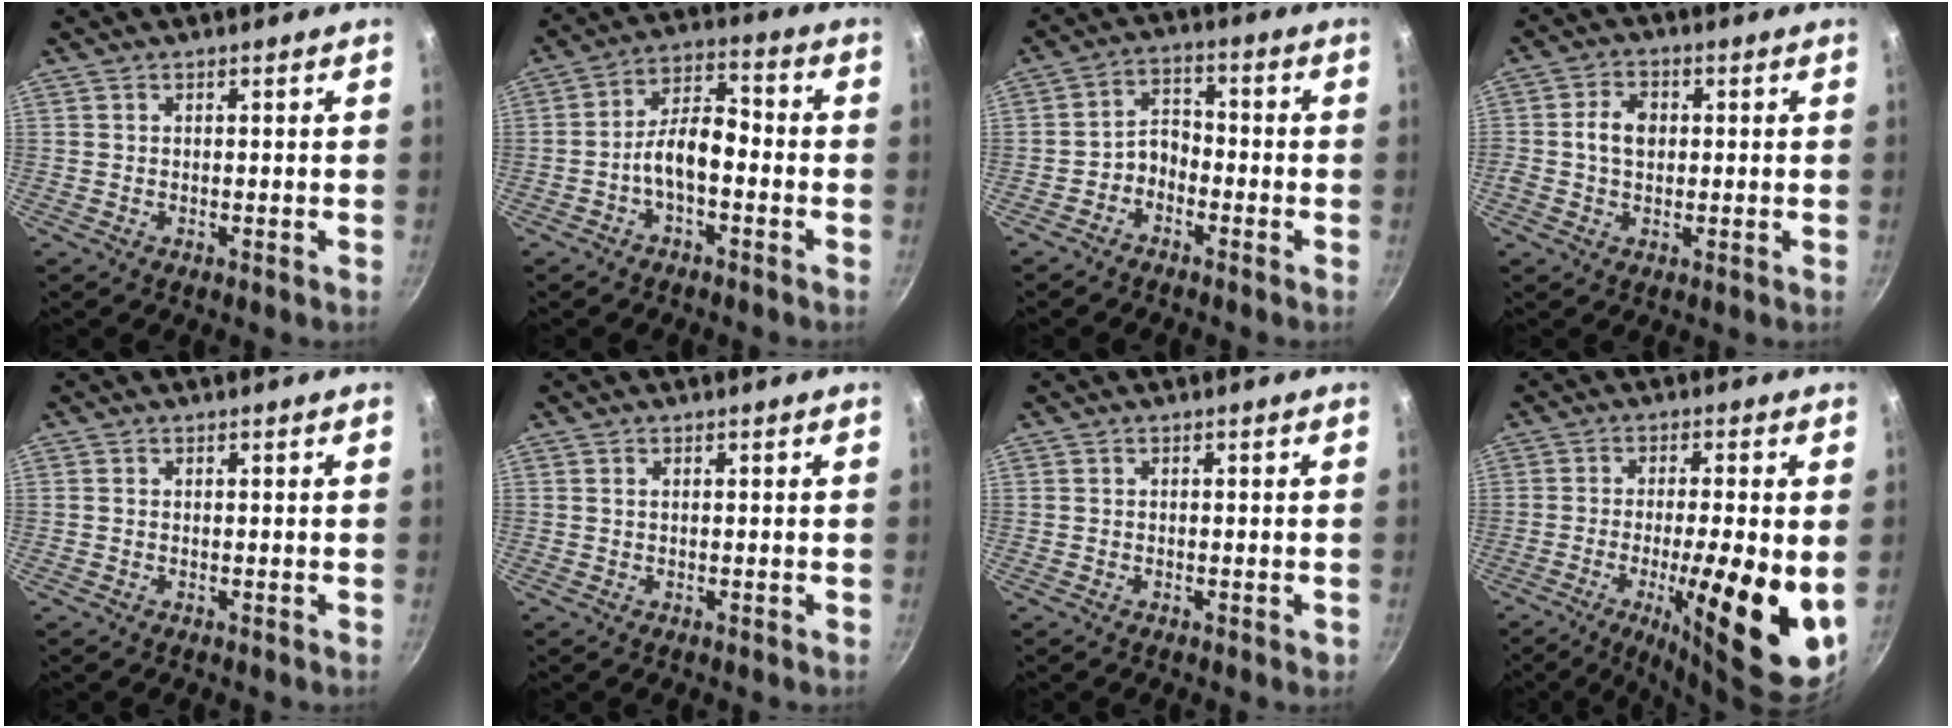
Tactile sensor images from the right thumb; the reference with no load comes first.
{"total": 8.0, "force": [-2.7, 4.0, 6.4], "torque": [-0.099, 0.045, -0.056]}
{"total": 4.6, "force": [-2.5, 3.2, 2.3], "torque": [-0.022, 0.042, -0.053]}
{"total": 5.5, "force": [0.3, 4.1, 3.7], "torque": [-0.054, 0.011, -0.005]}
{"total": 0.0}
{"total": 0.6, "force": [0.2, 0.4, 0.5], "torque": [-0.008, 0.002, 0.003]}
{"total": 0.7, "force": [-0.4, 0.3, 0.5], "torque": [-0.007, 0.003, -0.008]}
{"total": 17.4, "force": [-3.7, 4.1, 16.5], "torque": [-0.240, -0.003, -0.057]}